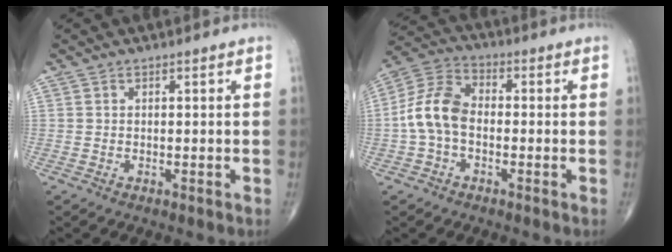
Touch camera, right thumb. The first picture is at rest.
{"total": 9.7, "force": [-1.3, 6.2, 7.3], "torque": [-0.143, 0.031, -0.039]}